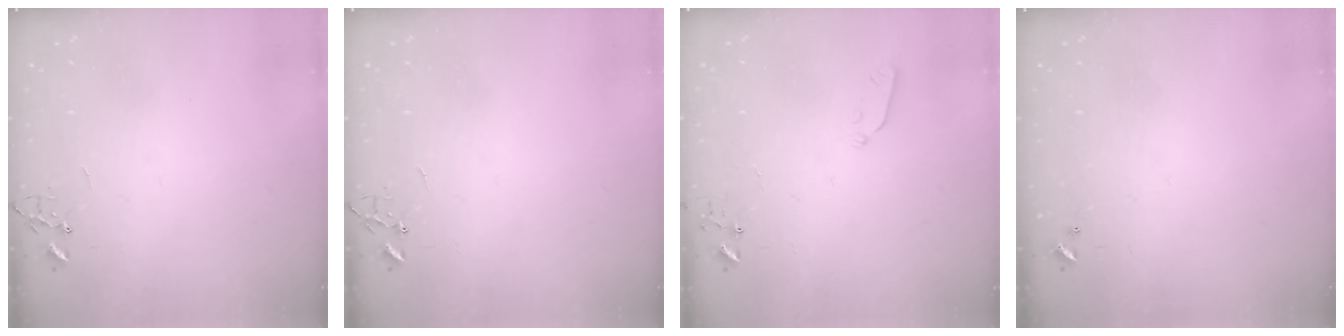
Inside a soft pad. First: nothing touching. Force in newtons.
{"total": 0.0}
{"total": 3.7, "press": 3.6, "slide": 0.8}
{"total": 0.0}